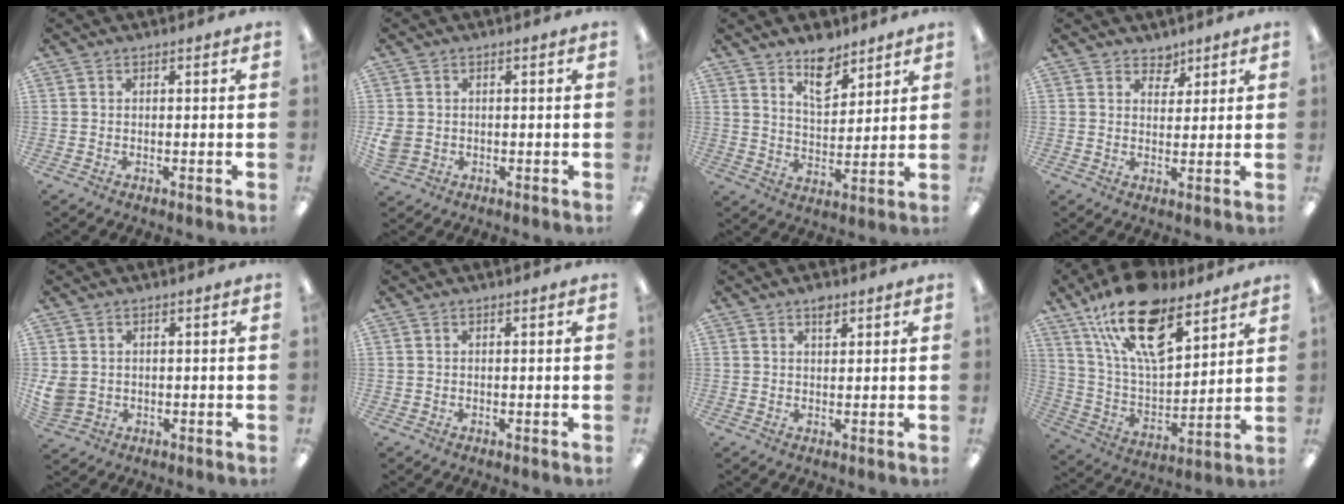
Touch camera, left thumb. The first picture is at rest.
{"total": 3.2, "force": [-0.2, 2.9, 1.3], "torque": [-0.022, -0.001, -0.004]}
{"total": 9.1, "force": [7.0, 4.3, 3.9], "torque": [-0.050, -0.040, 0.123]}
{"total": 3.9, "force": [3.1, 2.3, 0.3], "torque": [0.008, -0.020, 0.054]}
{"total": 3.9, "force": [0.5, 3.5, 1.6], "torque": [-0.046, 0.002, 0.010]}
{"total": 0.5, "force": [0.3, 0.4, 0.0], "torque": [-0.001, 0.004, 0.004]}
{"total": 2.7, "force": [1.8, 1.2, 1.5], "torque": [-0.018, -0.006, 0.029]}
{"total": 21.8, "force": [14.1, 9.4, 13.7], "torque": [-0.240, -0.071, 0.250]}